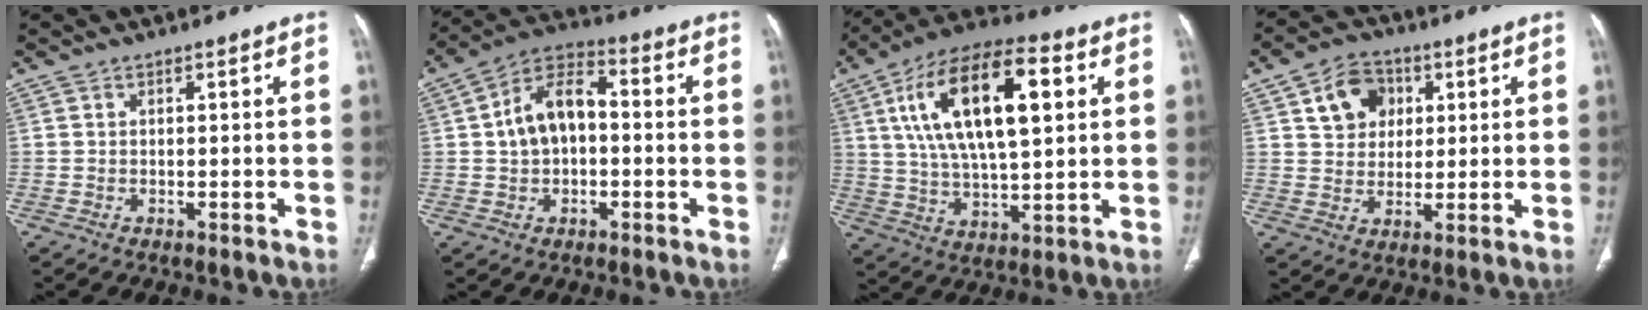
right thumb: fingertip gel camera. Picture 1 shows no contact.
{"total": 10.8, "force": [0.3, 7.0, 8.2], "torque": [-0.137, 0.033, -0.006]}
{"total": 22.0, "force": [6.2, 9.4, 18.9], "torque": [-0.326, 0.004, 0.101]}
{"total": 9.2, "force": [3.3, 7.4, 4.4], "torque": [-0.039, -0.005, 0.056]}